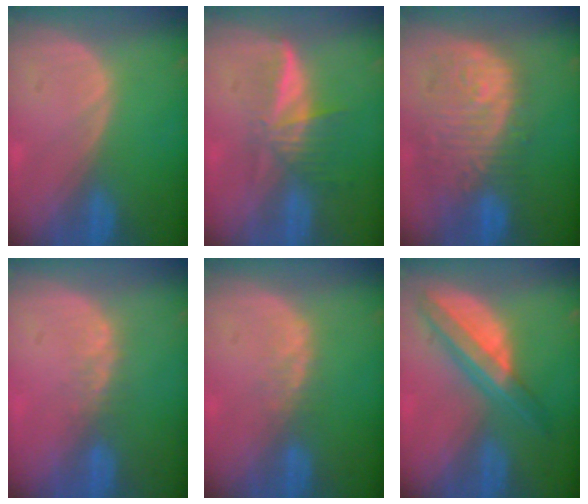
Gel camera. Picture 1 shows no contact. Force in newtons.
{"total": 6.0, "press": 5.6, "slide": 2.3}
{"total": 12.0, "press": 10.7, "slide": 5.5}
{"total": 2.5, "press": 1.9, "slide": 1.5}
{"total": 1.9, "press": 1.8, "slide": 0.5}
{"total": 7.8, "press": 6.6, "slide": 4.1}